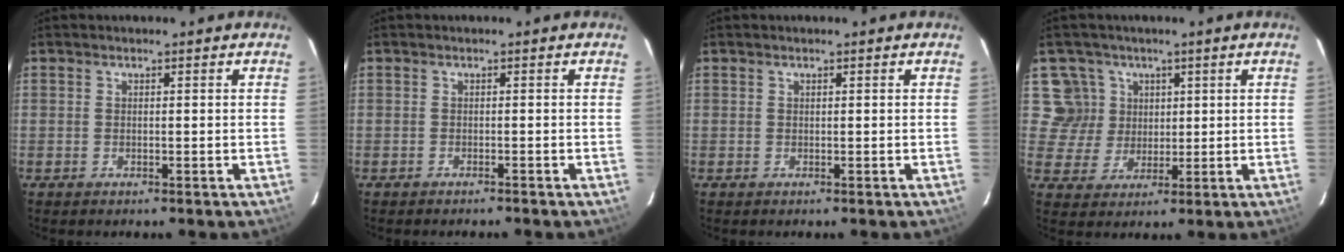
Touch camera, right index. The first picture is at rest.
{"total": 1.0, "force": [-0.9, 0.0, 0.1], "torque": [-0.007, 0.000, -0.015]}
{"total": 0.0}
{"total": 6.7, "force": [2.4, 6.2, 0.1], "torque": [-0.002, 0.009, 0.042]}